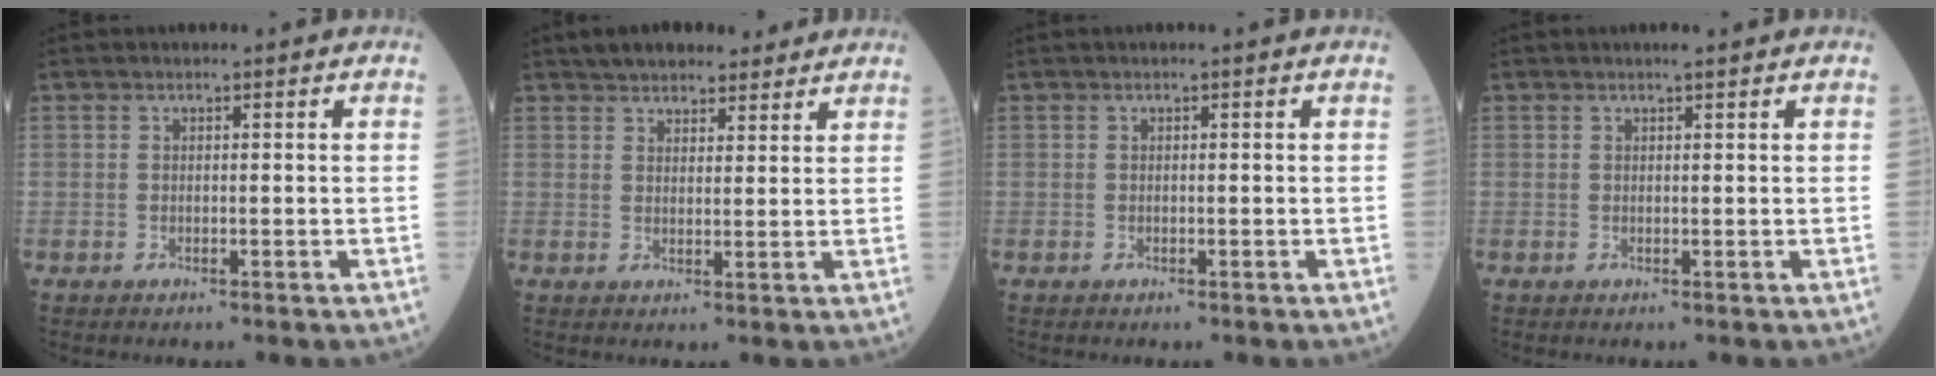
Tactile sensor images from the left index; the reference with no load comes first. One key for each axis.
{"total": 8.9, "fx": 7.5, "fy": 3.2, "fz": 3.4, "tx": -0.039, "ty": 0.023, "tz": 0.112}
{"total": 0.0}
{"total": 1.0, "fx": 0.9, "fy": -0.1, "fz": 0.5, "tx": -0.012, "ty": -0.002, "tz": 0.017}